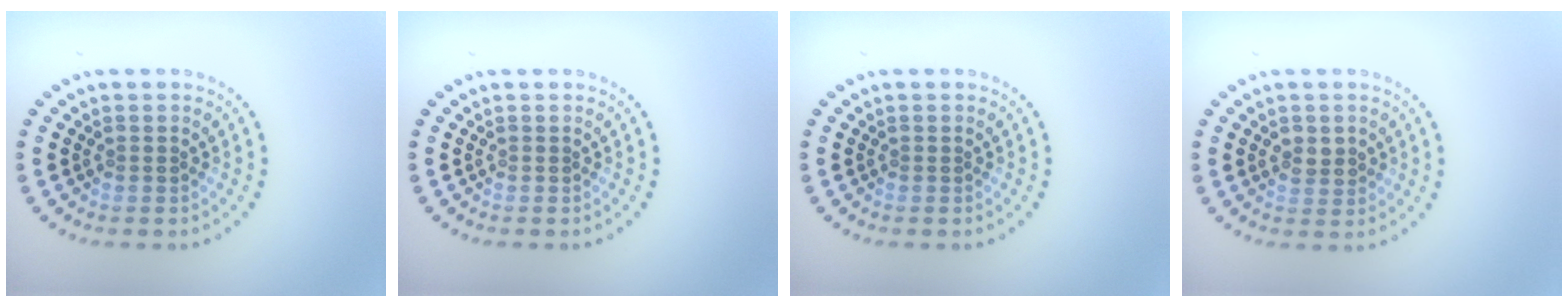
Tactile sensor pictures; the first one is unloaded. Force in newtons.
{"total": 0.0}
{"total": 0.0}
{"total": 1.6, "press": 1.6, "slide": 0.2}